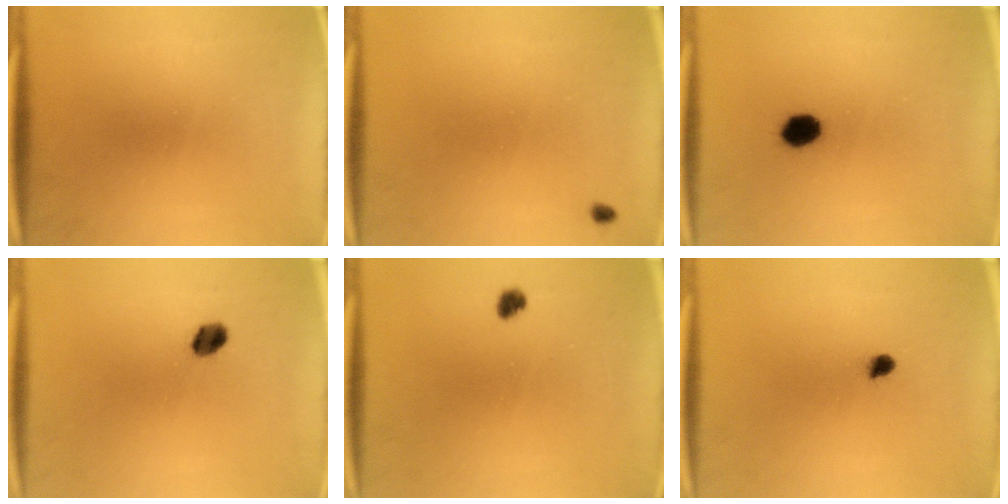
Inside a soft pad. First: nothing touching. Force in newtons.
{"total": 0.6}
{"total": 4.4}
{"total": 3.5}
{"total": 1.7}
{"total": 1.8}